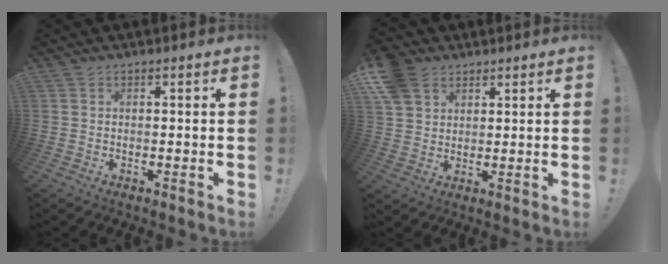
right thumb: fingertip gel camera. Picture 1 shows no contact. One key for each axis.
{"total": 9.0, "fx": 5.3, "fy": 6.4, "fz": 3.6, "tx": -0.073, "ty": -0.021, "tz": 0.107}